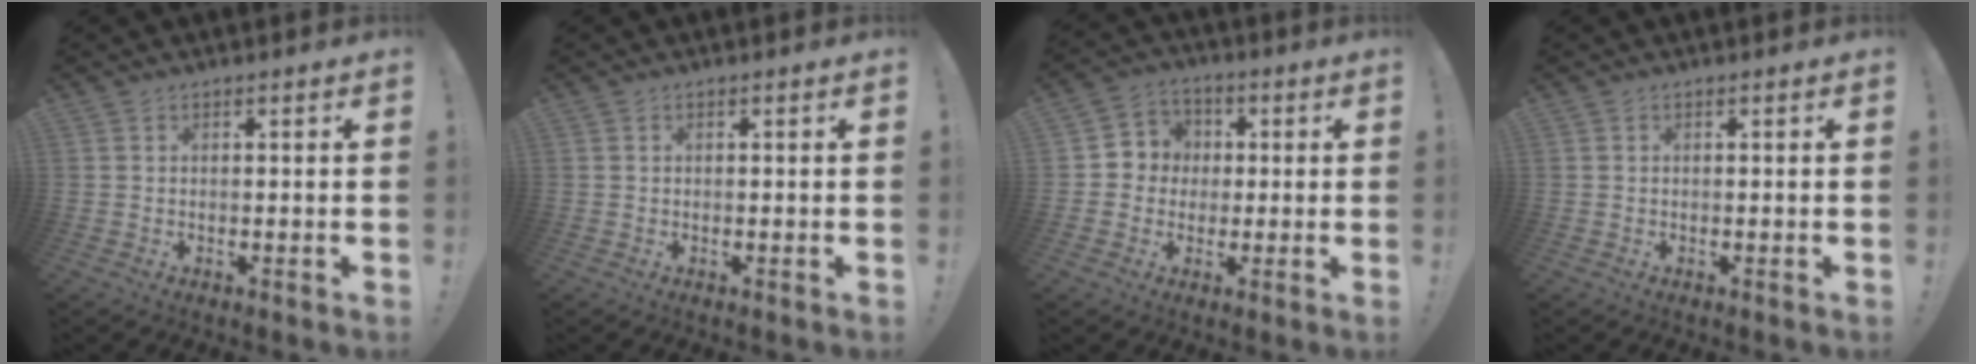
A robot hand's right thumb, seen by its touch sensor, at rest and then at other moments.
{"total": 0.0}
{"total": 7.3, "force": [-0.7, 7.1, 1.4], "torque": [-0.015, 0.016, -0.009]}
{"total": 0.0}